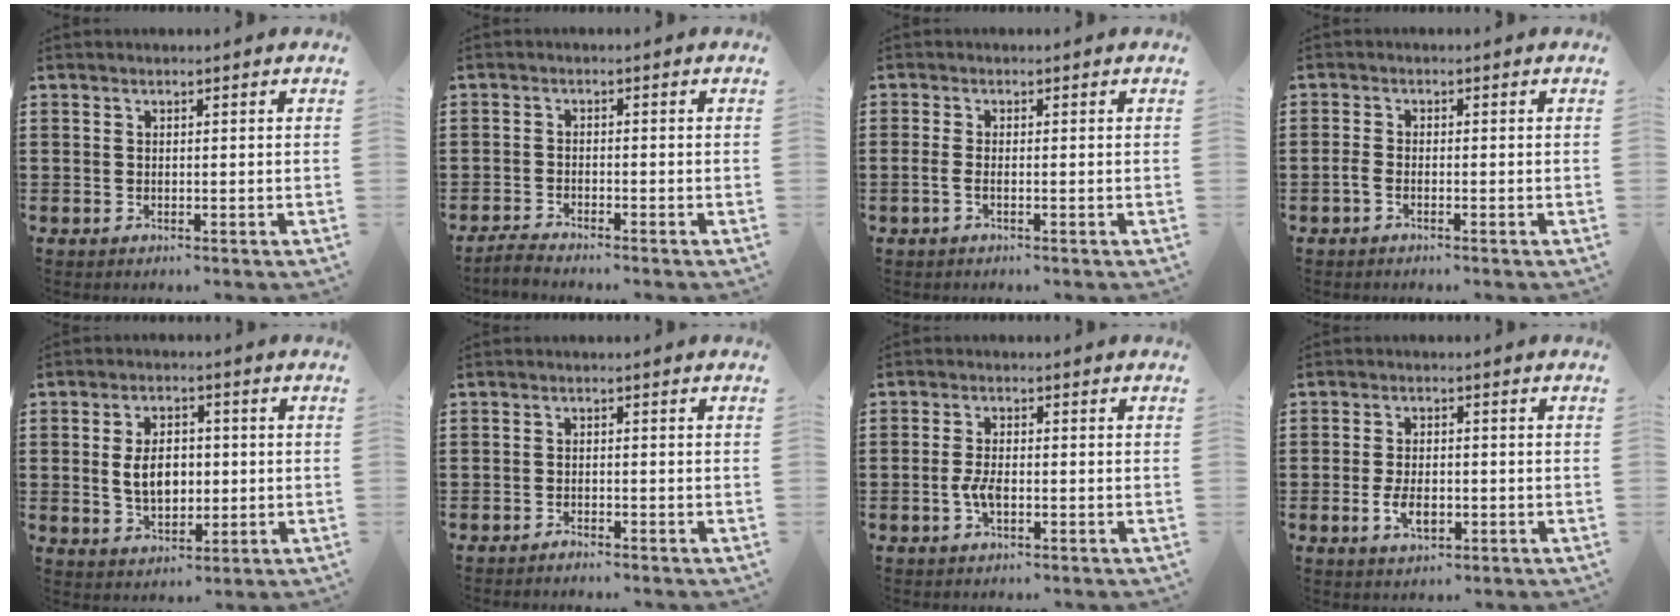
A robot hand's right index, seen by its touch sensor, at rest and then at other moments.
{"total": 1.7, "force": [-1.7, 0.0, 0.2], "torque": [-0.007, 0.002, -0.035]}
{"total": 1.3, "force": [-0.6, 0.1, 1.2], "torque": [-0.021, -0.003, -0.010]}
{"total": 1.4, "force": [-0.9, 0.4, 0.9], "torque": [-0.019, 0.000, -0.018]}
{"total": 6.0, "force": [0.1, 3.9, 4.6], "torque": [-0.079, 0.007, -0.004]}
{"total": 1.0, "force": [-1.0, 0.1, 0.2], "torque": [-0.007, -0.001, -0.020]}
{"total": 3.0, "force": [-0.9, 0.9, 2.8], "torque": [-0.066, -0.007, -0.018]}
{"total": 4.3, "force": [-1.2, 2.2, 3.6], "torque": [-0.063, -0.006, -0.022]}